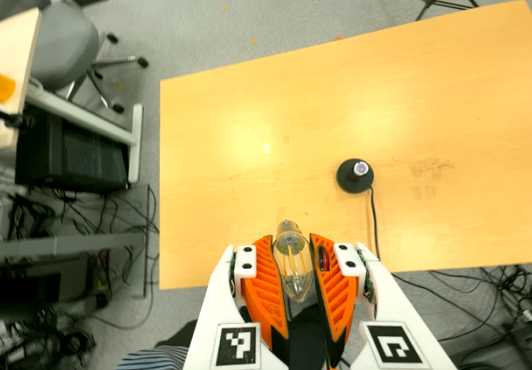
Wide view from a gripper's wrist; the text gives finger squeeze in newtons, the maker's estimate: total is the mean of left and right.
{"total": 21.6, "left": 24.8, "right": 18.3}